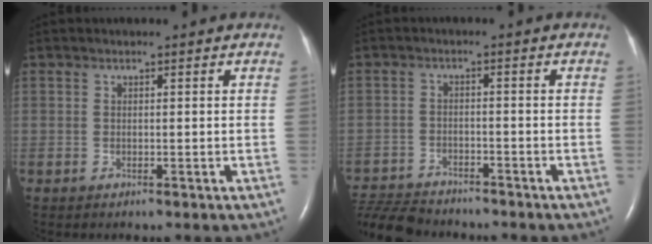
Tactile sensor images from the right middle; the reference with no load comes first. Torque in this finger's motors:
{"motor_torque": [0.20, -0.35, -0.04, 0.01]}